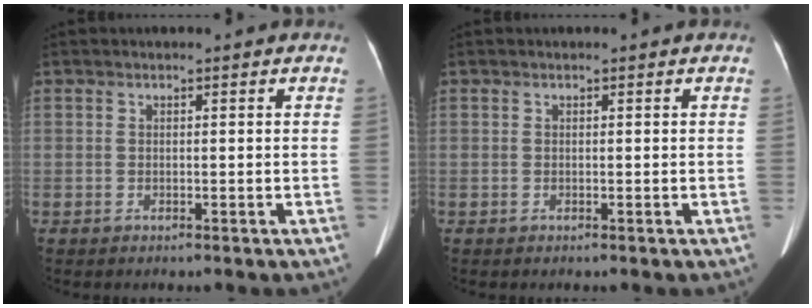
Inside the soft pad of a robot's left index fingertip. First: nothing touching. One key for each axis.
{"total": 0.0}